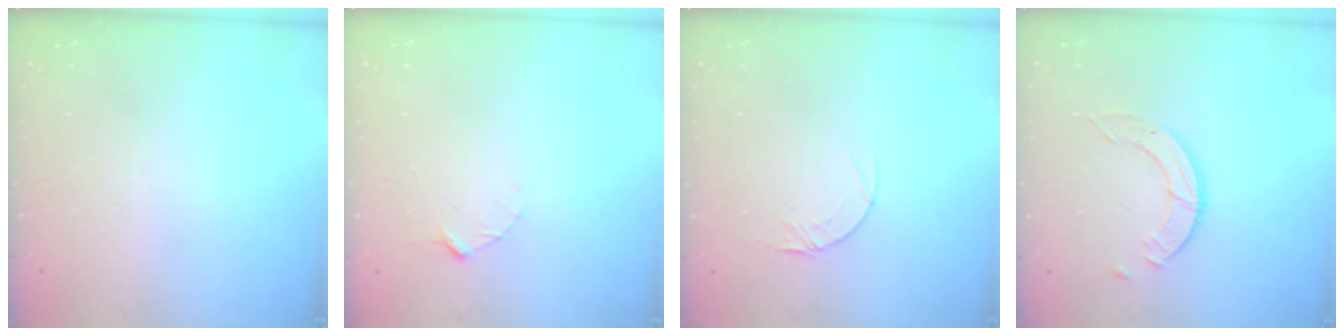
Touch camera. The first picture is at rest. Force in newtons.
{"total": 2.9, "press": 2.9, "slide": 0.3}
{"total": 4.1, "press": 4.1, "slide": 0.4}
{"total": 3.5, "press": 3.5, "slide": 0.2}